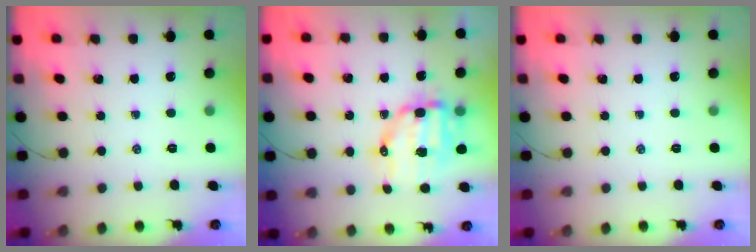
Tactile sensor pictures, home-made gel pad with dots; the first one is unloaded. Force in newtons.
{"total": 10.9, "press": 10.7, "slide": 2.2}
{"total": 0.0}